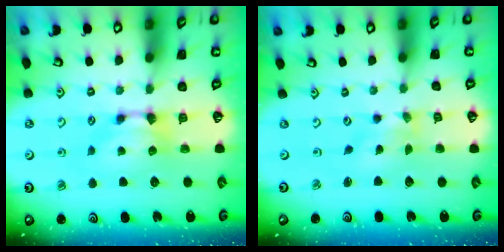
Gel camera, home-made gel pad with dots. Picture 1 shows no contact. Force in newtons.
{"total": 2.9, "press": 2.7, "slide": 0.9}